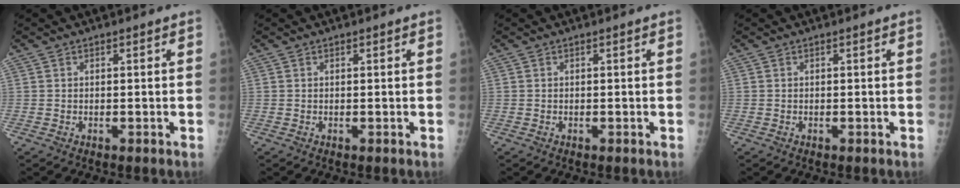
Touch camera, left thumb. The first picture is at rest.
{"total": 0.0}
{"total": 0.0}
{"total": 0.0}